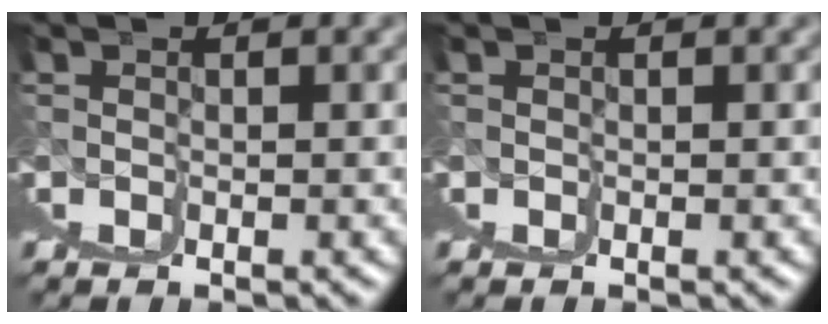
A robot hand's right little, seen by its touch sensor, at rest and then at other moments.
{"total": 0.0}